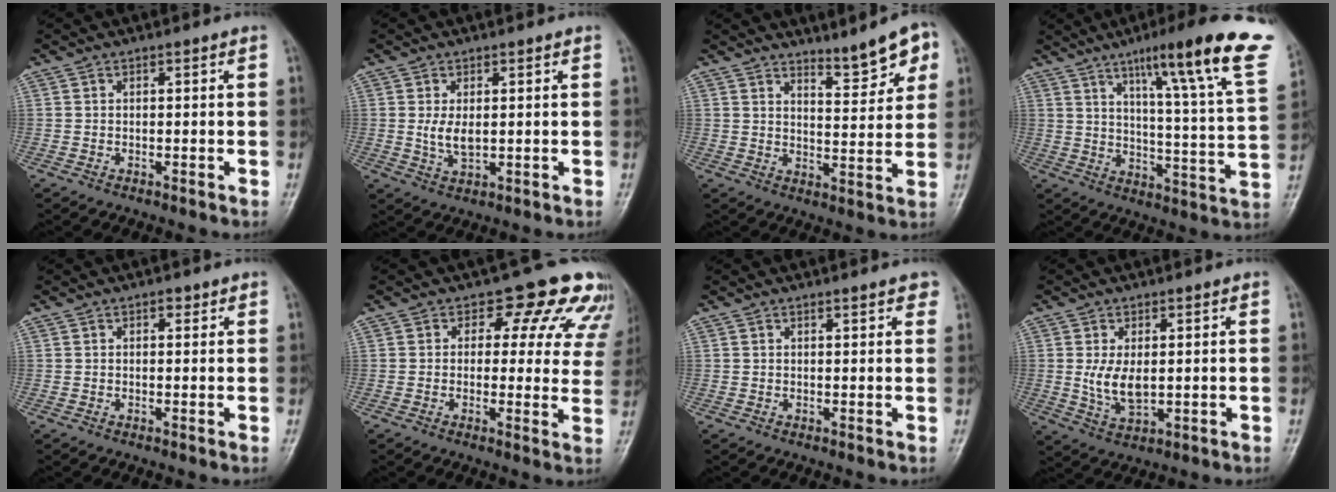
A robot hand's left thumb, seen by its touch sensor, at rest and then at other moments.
{"total": 3.8, "force": [0.5, 2.1, 3.1], "torque": [-0.059, -0.012, 0.014]}
{"total": 7.8, "force": [5.3, 2.2, 5.3], "torque": [-0.054, -0.036, 0.080]}
{"total": 23.0, "force": [13.6, 2.4, 18.4], "torque": [-0.241, -0.047, 0.184]}
{"total": 1.3, "force": [0.8, 0.8, 0.7], "torque": [0.000, -0.002, 0.007]}
{"total": 11.7, "force": [8.2, 6.8, 4.7], "torque": [0.008, -0.030, 0.066]}
{"total": 2.6, "force": [2.0, 0.9, 1.5], "torque": [-0.003, -0.003, 0.021]}
{"total": 5.8, "force": [0.6, 3.2, 4.8], "torque": [-0.088, -0.016, 0.018]}